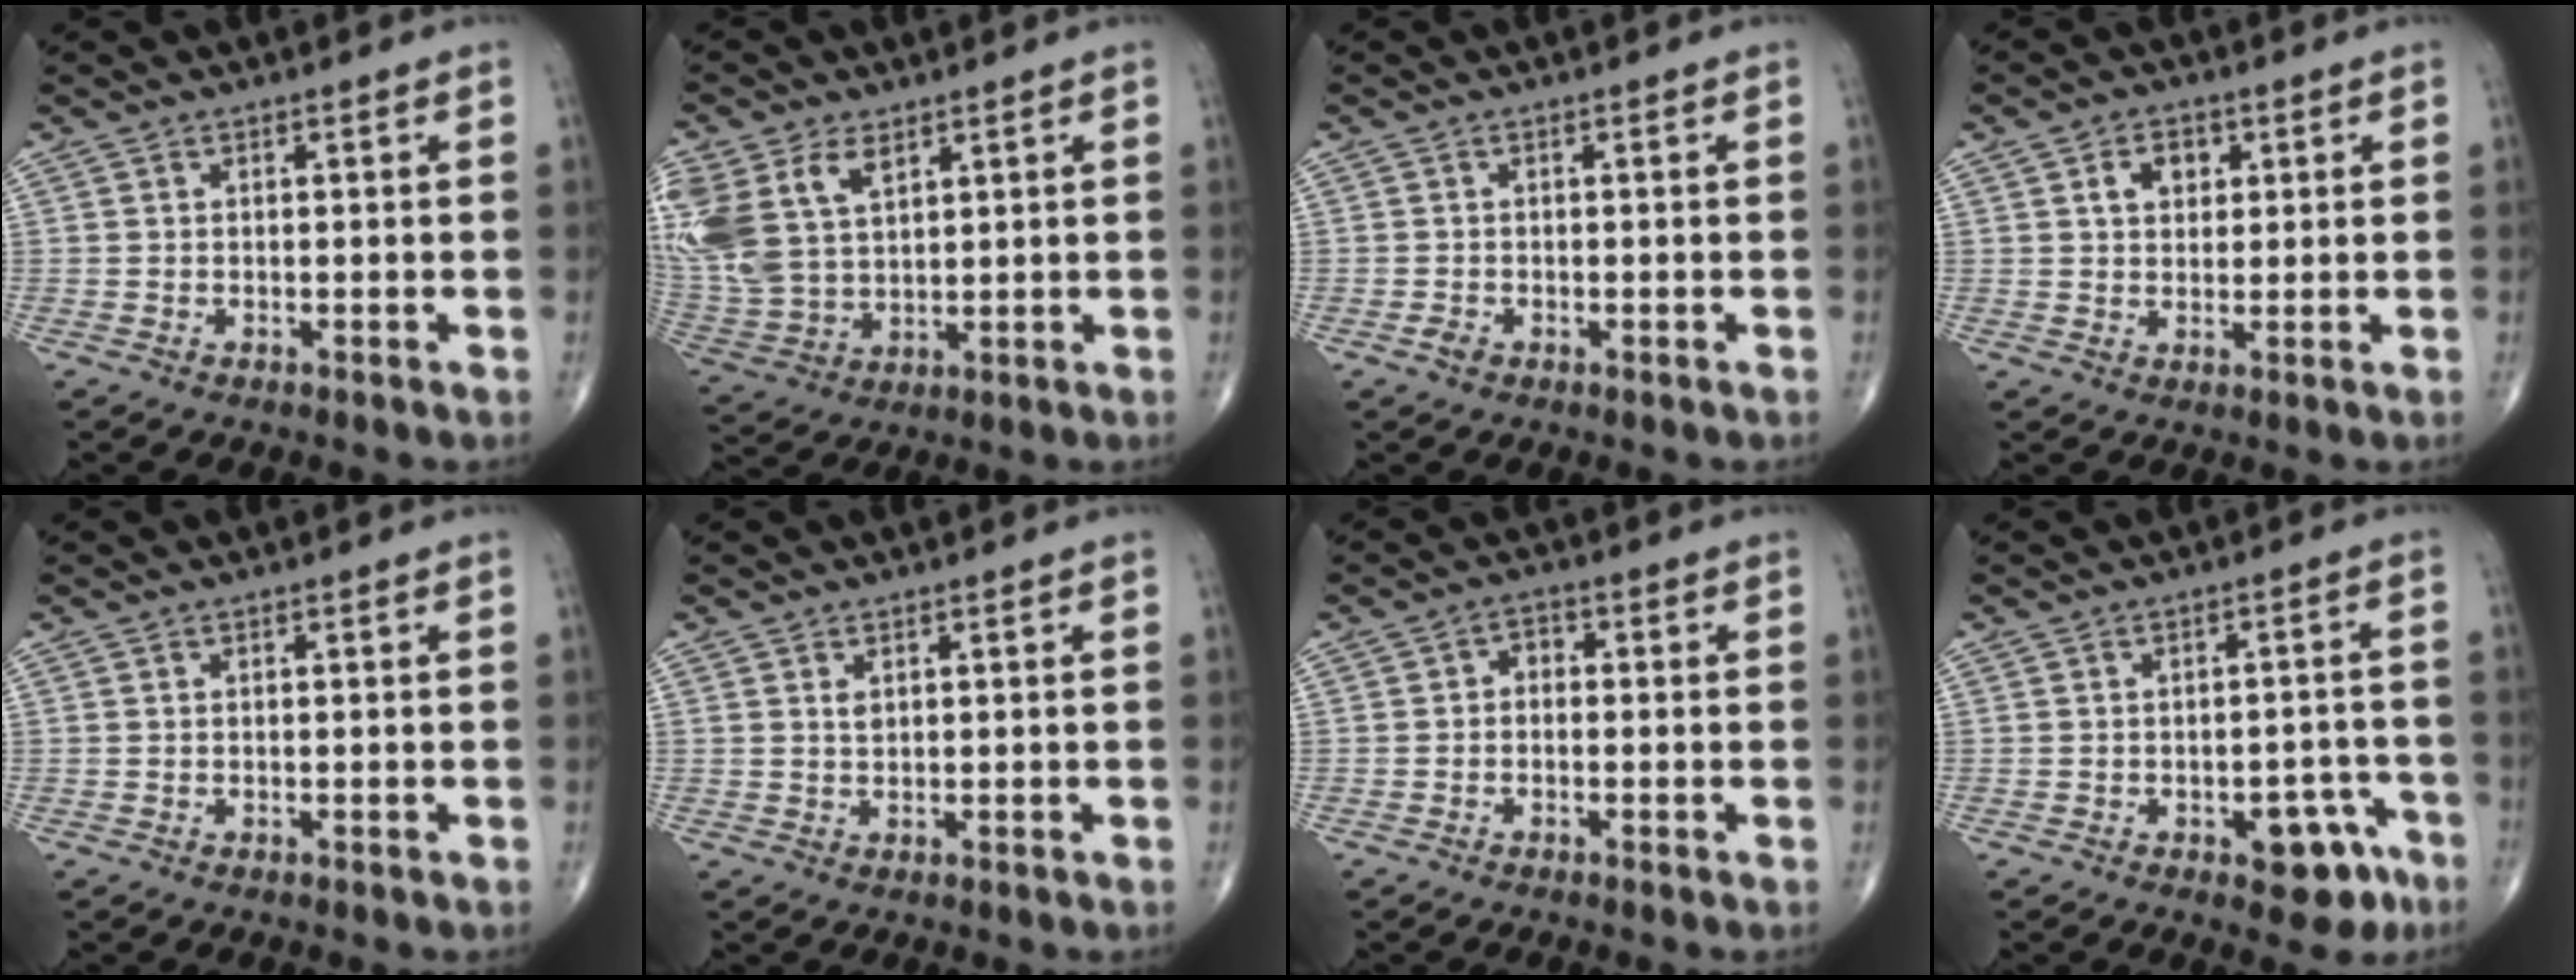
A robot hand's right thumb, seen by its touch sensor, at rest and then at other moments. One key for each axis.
{"total": 17.9, "fx": 7.4, "fy": 11.5, "fz": 11.5, "tx": -0.277, "ty": 0.001, "tz": 0.156}
{"total": 1.3, "fx": -0.6, "fy": 0.9, "fz": 0.7, "tx": -0.015, "ty": 0.002, "tz": -0.011}
{"total": 4.9, "fx": 1.8, "fy": 3.6, "fz": 2.9, "tx": -0.027, "ty": -0.003, "tz": 0.027}
{"total": 0.0}
{"total": 1.3, "fx": 0.6, "fy": 0.8, "fz": 0.8, "tx": -0.010, "ty": -0.002, "tz": 0.014}
{"total": 2.4, "fx": -0.3, "fy": 1.8, "fz": 1.6, "tx": -0.008, "ty": 0.014, "tz": -0.017}
{"total": 8.0, "fx": -4.0, "fy": 4.1, "fz": 5.6, "tx": -0.040, "ty": 0.034, "tz": -0.043}